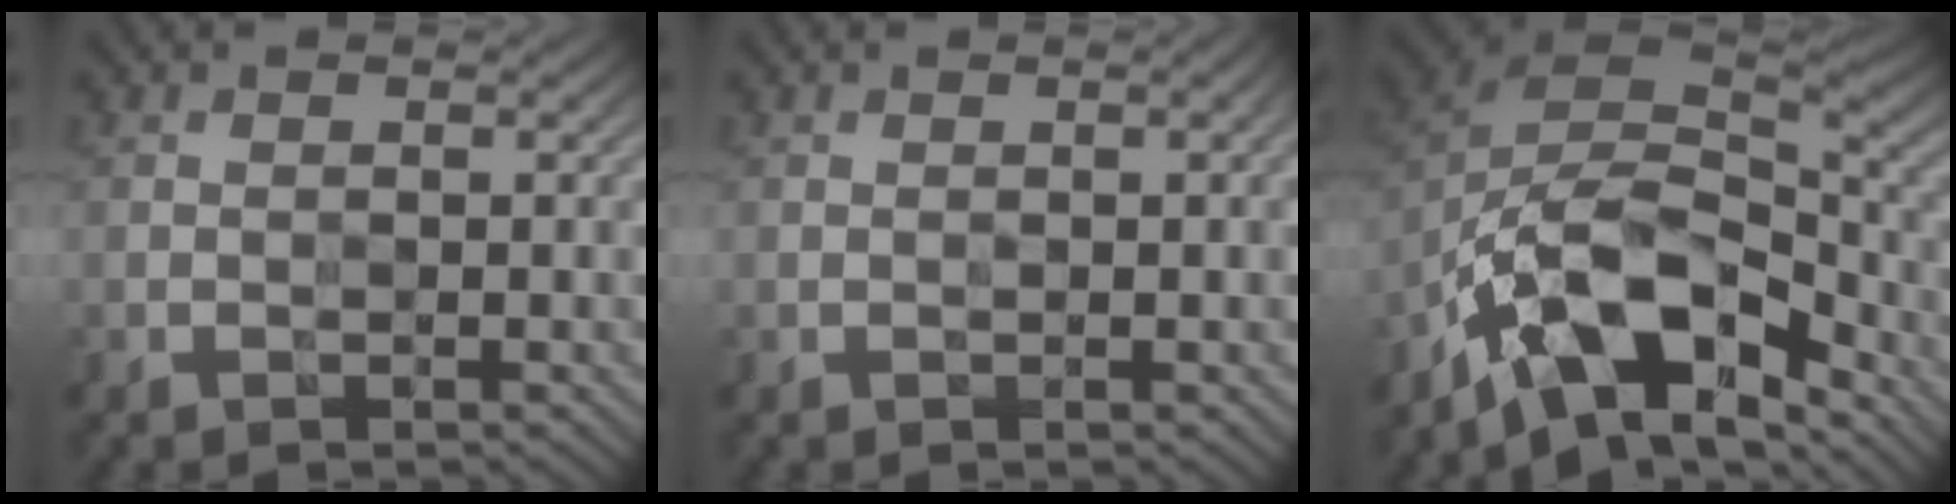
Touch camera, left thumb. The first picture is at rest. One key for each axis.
{"total": 1.2, "fx": 0.3, "fy": 0.1, "fz": 1.2, "tx": -0.019, "ty": 0.001, "tz": 0.003}
{"total": 13.8, "fx": -8.2, "fy": 6.7, "fz": 8.8, "tx": -0.191, "ty": -0.004, "tz": -0.155}